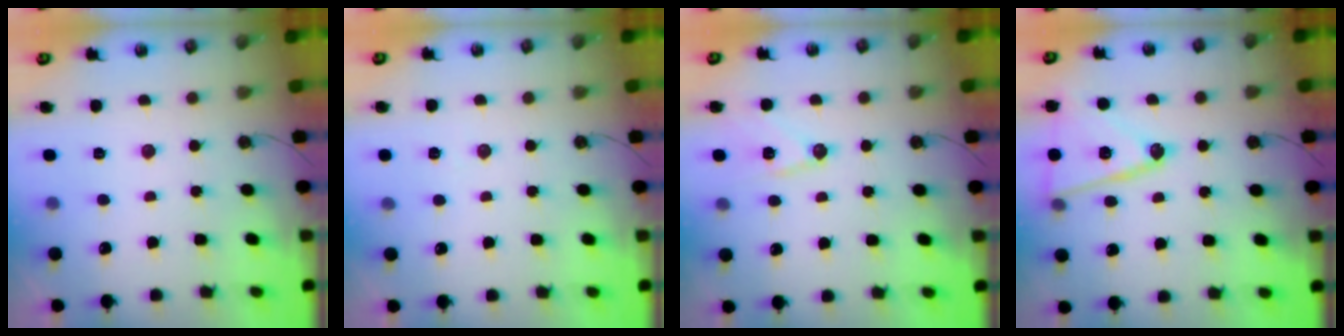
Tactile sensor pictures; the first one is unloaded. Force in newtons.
{"total": 6.4, "press": 4.7, "slide": 4.3}
{"total": 11.1, "press": 11.0, "slide": 1.7}
{"total": 15.5, "press": 15.1, "slide": 3.7}